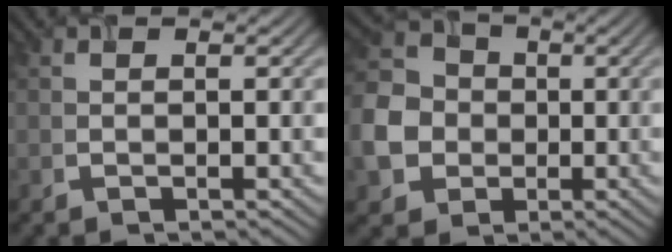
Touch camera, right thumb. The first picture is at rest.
{"total": 8.5, "force": [-1.5, 7.3, 4.0], "torque": [-0.122, -0.002, -0.038]}